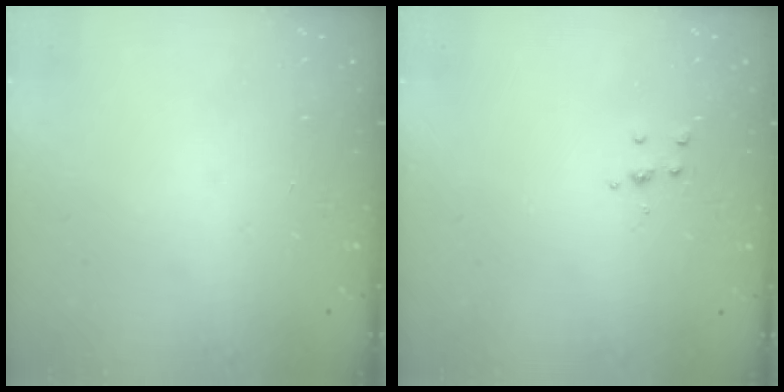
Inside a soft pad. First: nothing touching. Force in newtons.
{"total": 3.3, "press": 3.3, "slide": 0.4}